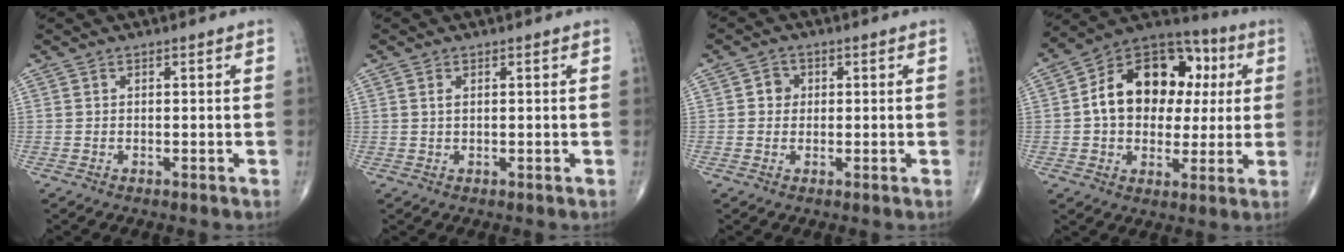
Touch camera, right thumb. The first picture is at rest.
{"total": 1.1, "force": [0.4, 0.5, 0.9], "torque": [-0.019, 0.003, 0.009]}
{"total": 2.5, "force": [0.3, 2.3, 0.9], "torque": [0.002, 0.005, 0.000]}
{"total": 19.3, "force": [2.7, 13.7, 13.2], "torque": [-0.161, 0.026, 0.038]}